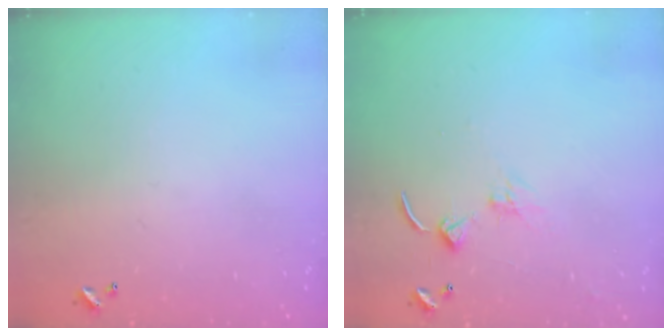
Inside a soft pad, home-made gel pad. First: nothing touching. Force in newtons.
{"total": 1.4, "press": 1.3, "slide": 0.3}